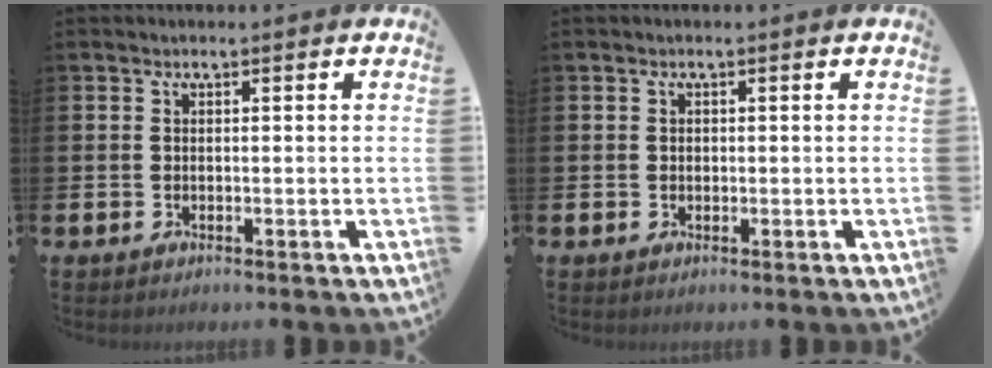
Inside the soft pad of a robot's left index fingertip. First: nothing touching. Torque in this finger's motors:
{"motor_torque": [0.02, 0.03, 0.00, 0.02]}